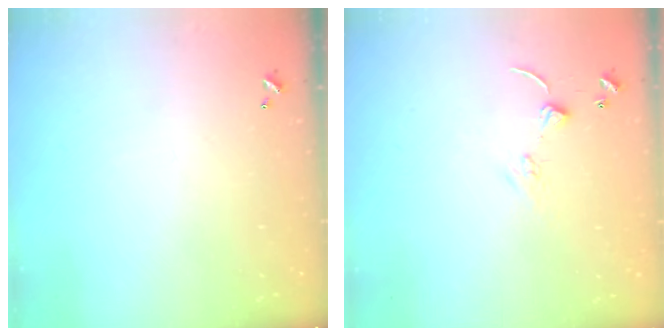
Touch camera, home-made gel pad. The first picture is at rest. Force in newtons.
{"total": 3.7, "press": 3.6, "slide": 0.5}